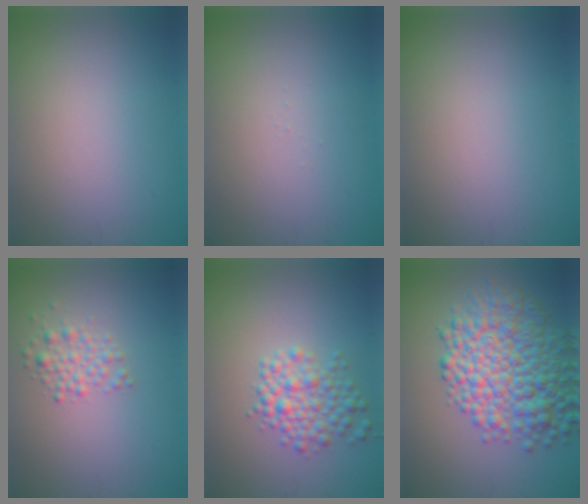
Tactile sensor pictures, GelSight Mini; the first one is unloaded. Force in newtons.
{"total": 0.0}
{"total": 0.0}
{"total": 2.1, "press": 2.1, "slide": 0.0}
{"total": 3.6, "press": 3.6, "slide": 0.0}
{"total": 9.3, "press": 9.3, "slide": 0.0}